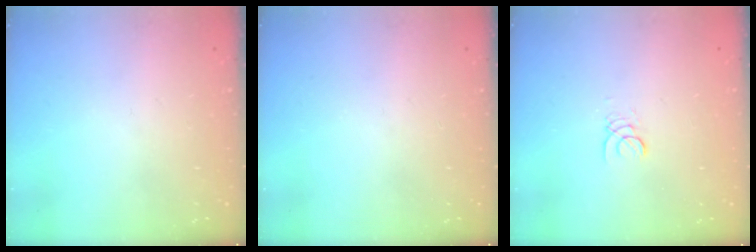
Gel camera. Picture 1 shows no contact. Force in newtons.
{"total": 0.0}
{"total": 1.2, "press": 1.2, "slide": 0.0}